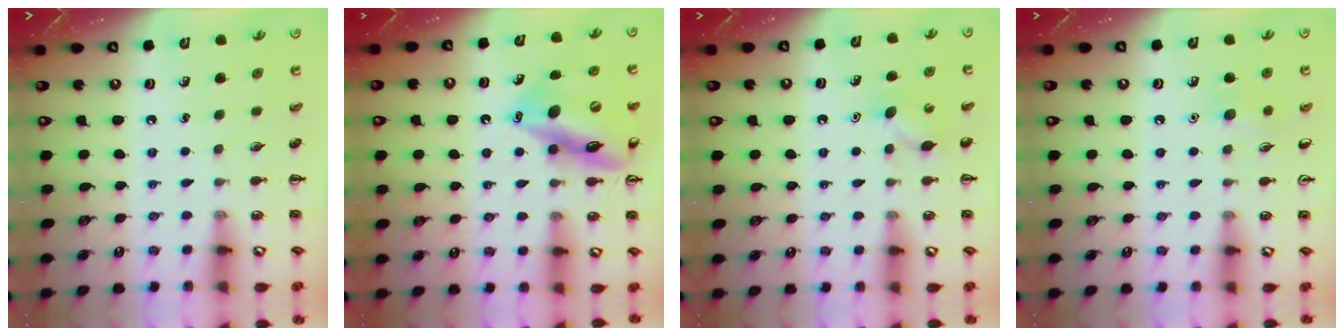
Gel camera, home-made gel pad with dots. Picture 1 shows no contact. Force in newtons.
{"total": 17.2, "press": 17.1, "slide": 1.7}
{"total": 6.0, "press": 5.7, "slide": 1.7}
{"total": 5.7, "press": 5.5, "slide": 1.6}